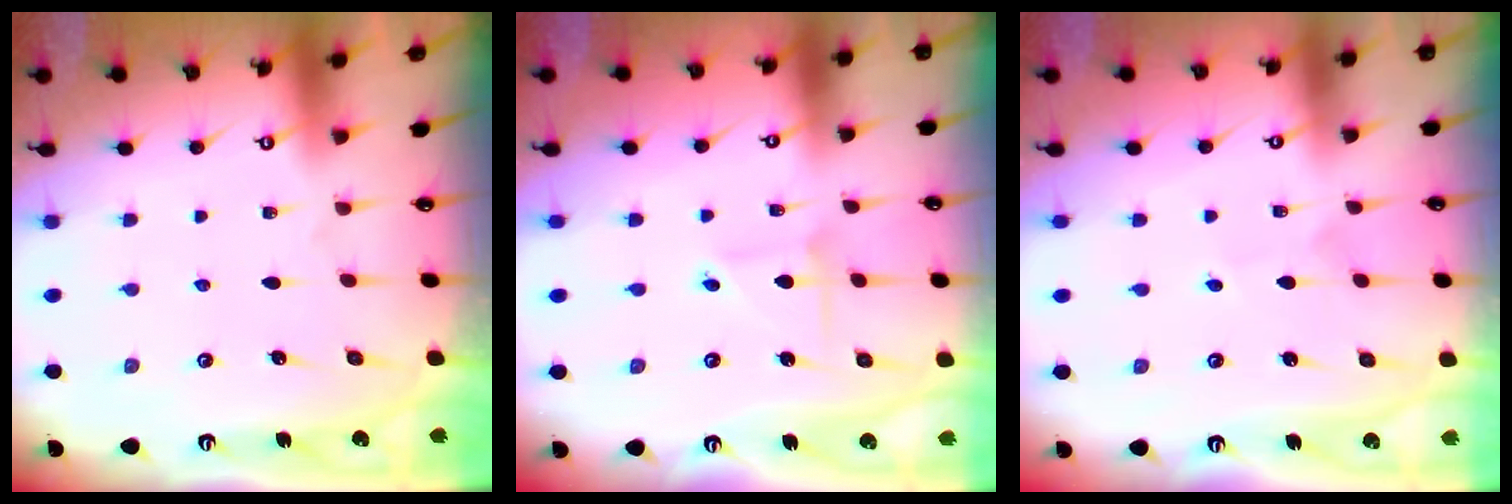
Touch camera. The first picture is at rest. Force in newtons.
{"total": 2.1, "press": 2.1, "slide": 0.1}
{"total": 1.1, "press": 1.1, "slide": 0.1}